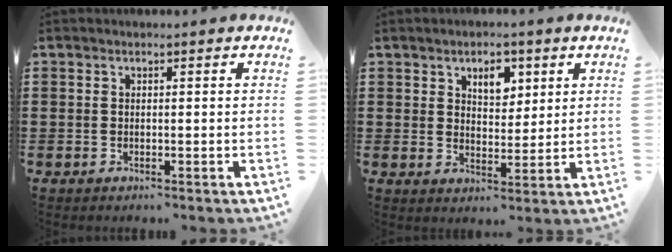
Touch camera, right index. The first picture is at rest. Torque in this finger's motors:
{"motor_torque": [0.08, -0.03, 0.14, 0.08]}